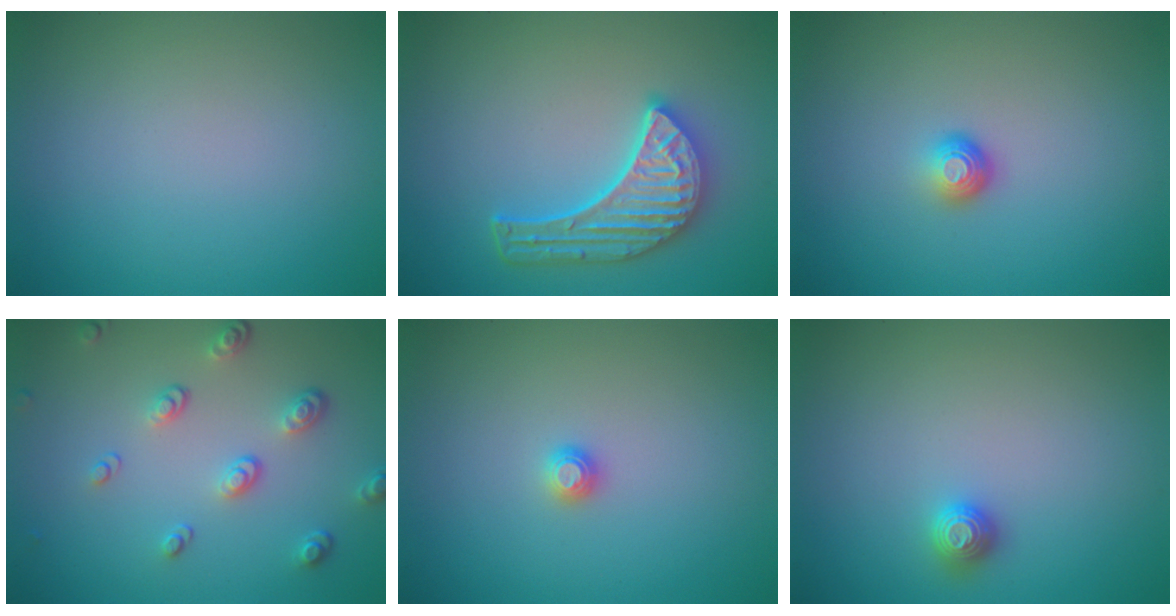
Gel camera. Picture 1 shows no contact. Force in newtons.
{"total": 5.5, "press": 4.5, "slide": 3.2}
{"total": 1.5, "press": 1.0, "slide": 1.1}
{"total": 3.4, "press": 2.6, "slide": 2.2}
{"total": 1.0, "press": 1.0, "slide": 0.1}
{"total": 1.2, "press": 1.1, "slide": 0.2}